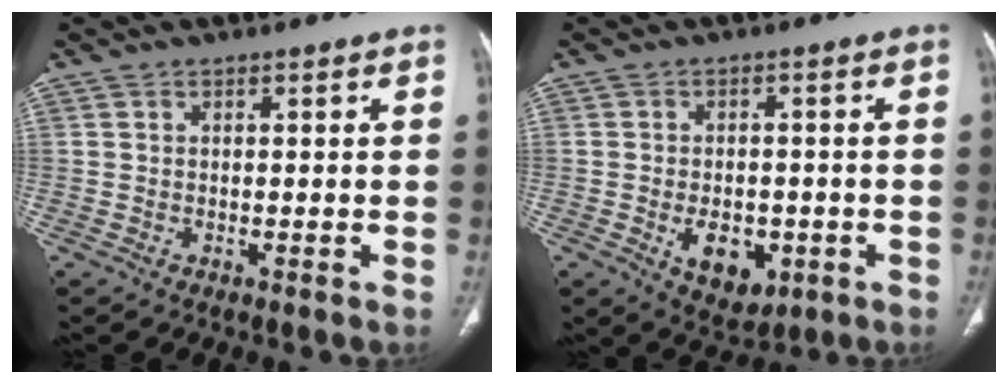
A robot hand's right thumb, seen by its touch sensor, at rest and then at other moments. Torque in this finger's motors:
{"motor_torque": [-0.13, 0.42, -0.13, -0.10, -0.01]}